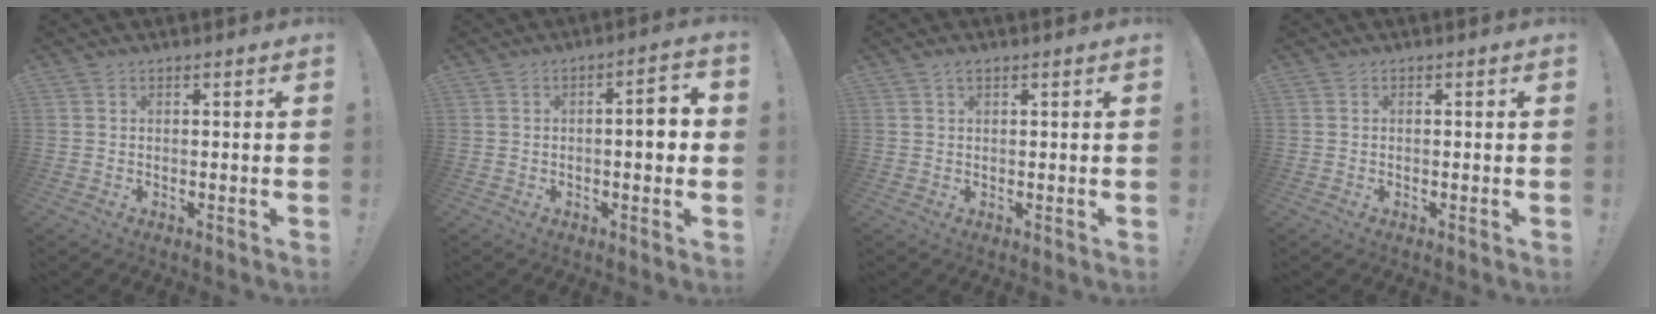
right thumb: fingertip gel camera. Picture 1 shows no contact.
{"total": 5.9, "force": [-0.2, 1.4, 5.7], "torque": [-0.076, 0.003, -0.009]}
{"total": 1.4, "force": [0.8, 0.6, 1.0], "torque": [-0.021, 0.001, 0.014]}
{"total": 0.0}